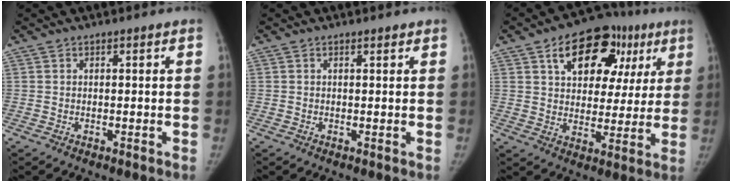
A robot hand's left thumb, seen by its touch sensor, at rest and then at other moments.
{"total": 0.8, "force": [0.6, 0.3, 0.4], "torque": [-0.007, -0.004, 0.008]}
{"total": 19.0, "force": [8.7, 12.1, 11.9], "torque": [-0.116, 0.010, 0.125]}